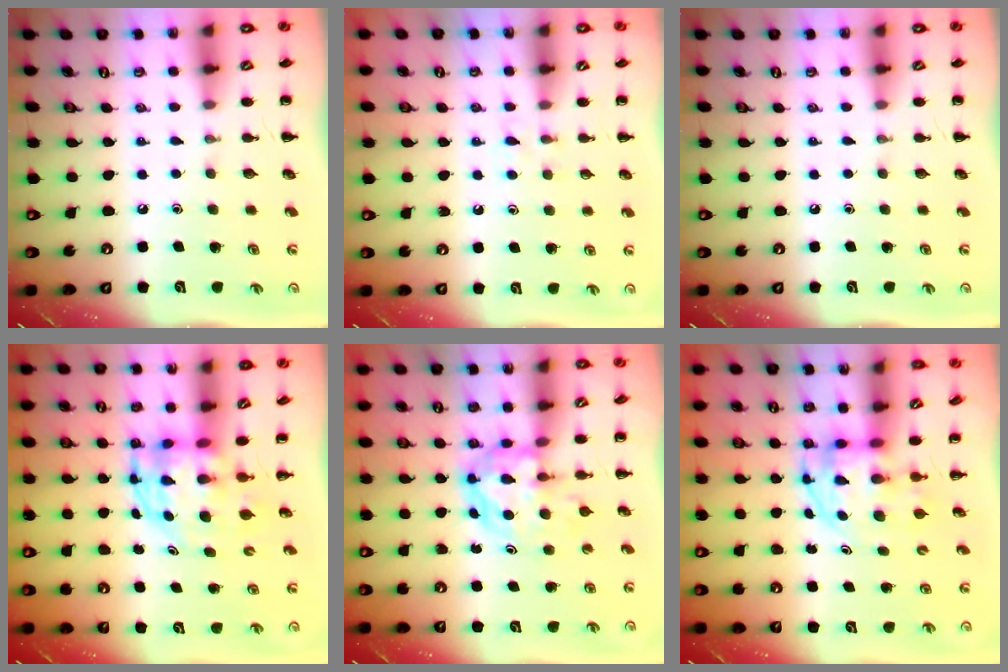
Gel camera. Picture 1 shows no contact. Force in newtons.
{"total": 3.0, "press": 2.7, "slide": 1.2}
{"total": 0.0}
{"total": 4.2, "press": 4.0, "slide": 1.1}
{"total": 5.3, "press": 5.2, "slide": 1.2}
{"total": 3.7, "press": 3.7, "slide": 0.7}